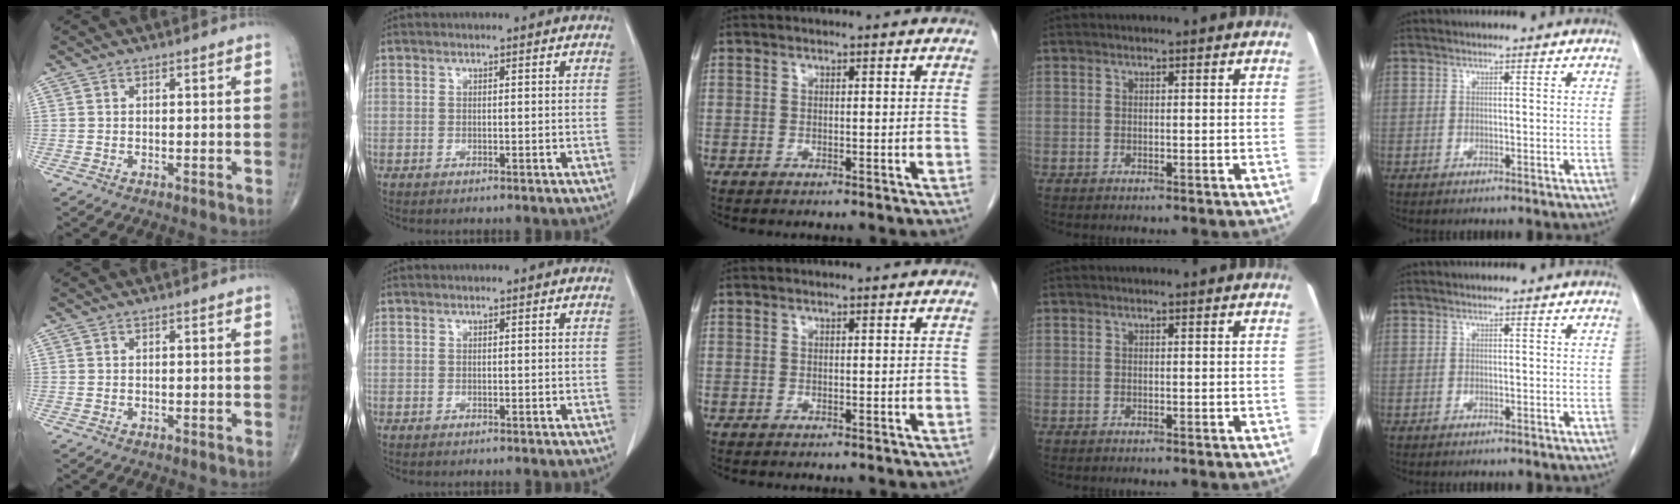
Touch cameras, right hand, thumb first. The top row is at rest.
{}